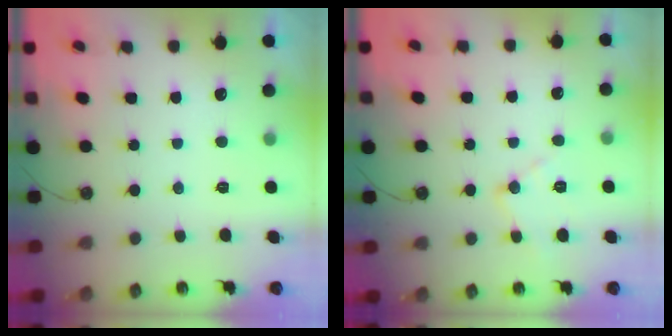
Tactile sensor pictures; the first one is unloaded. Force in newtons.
{"total": 10.2, "press": 10.2, "slide": 0.7}